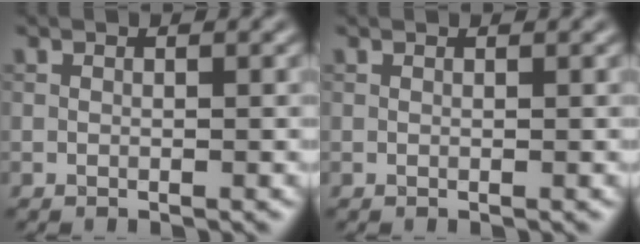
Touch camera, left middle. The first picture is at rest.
{"total": 0.7, "force": [0.7, 0.0, 0.1], "torque": [-0.006, -0.004, 0.005]}